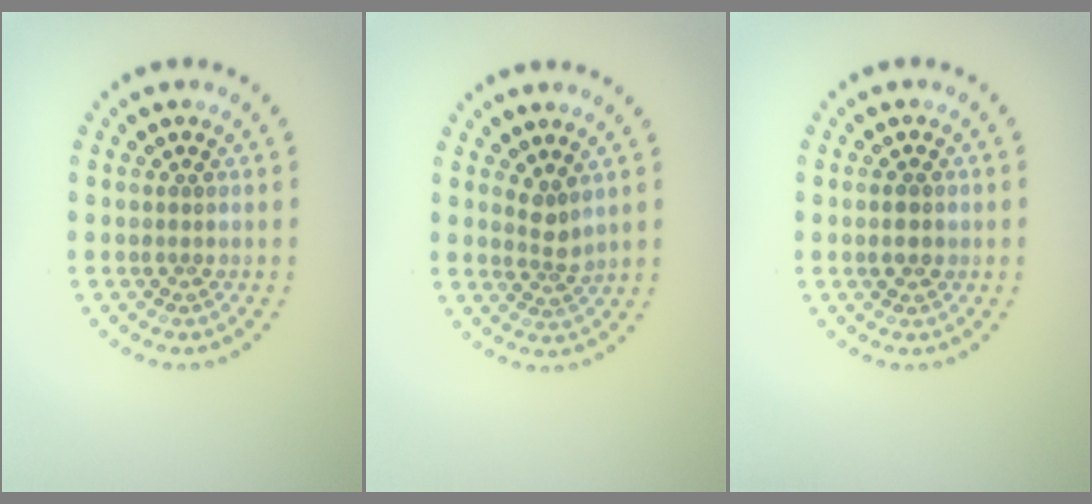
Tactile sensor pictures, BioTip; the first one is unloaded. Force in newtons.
{"total": 1.8, "press": 1.3, "slide": 1.2}
{"total": 1.2, "press": 1.2, "slide": 0.2}